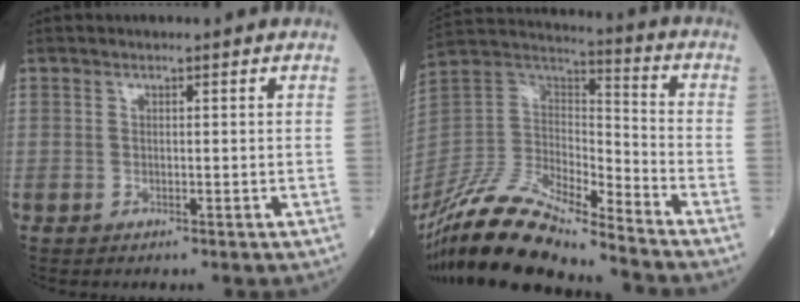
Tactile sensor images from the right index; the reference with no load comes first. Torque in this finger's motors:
{"motor_torque": [0.71, -0.99, 0.29, 0.03]}